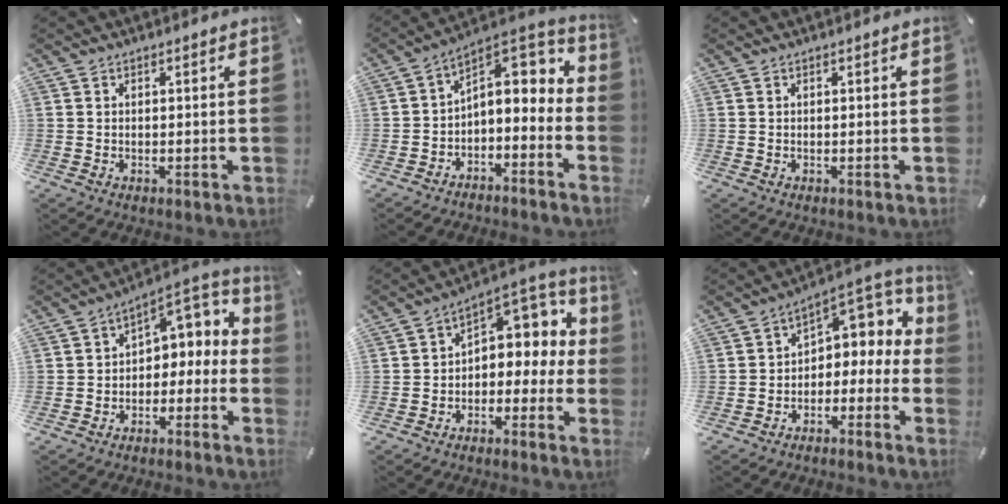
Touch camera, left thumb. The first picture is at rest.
{"total": 7.5, "force": [1.8, 5.2, 5.0], "torque": [-0.052, -0.025, 0.028]}
{"total": 0.0}
{"total": 6.0, "force": [0.4, 5.0, 3.2], "torque": [-0.042, -0.012, 0.004]}
{"total": 6.9, "force": [2.0, 5.6, 3.5], "torque": [-0.046, -0.022, 0.037]}
{"total": 5.9, "force": [1.7, 4.9, 2.9], "torque": [-0.042, -0.022, 0.031]}